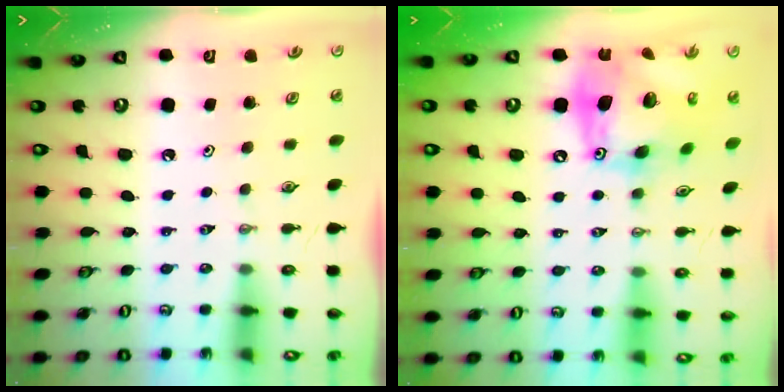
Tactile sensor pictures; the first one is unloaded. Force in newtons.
{"total": 21.2, "press": 21.1, "slide": 2.5}